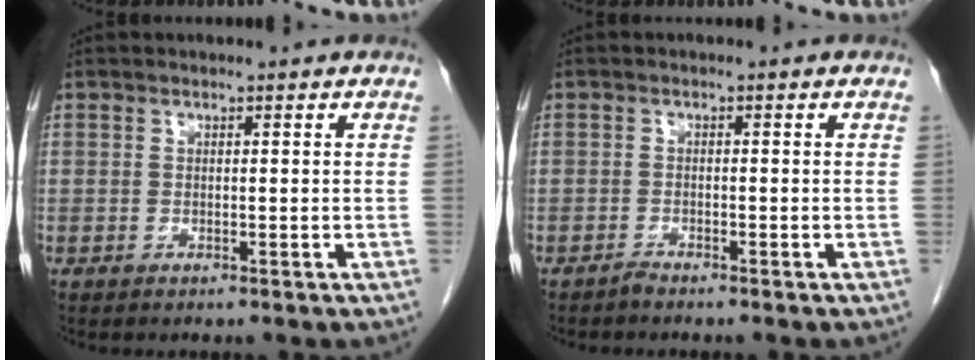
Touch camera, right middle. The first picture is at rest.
{"total": 0.9, "force": [-0.8, -0.1, 0.1], "torque": [-0.002, -0.002, -0.016]}